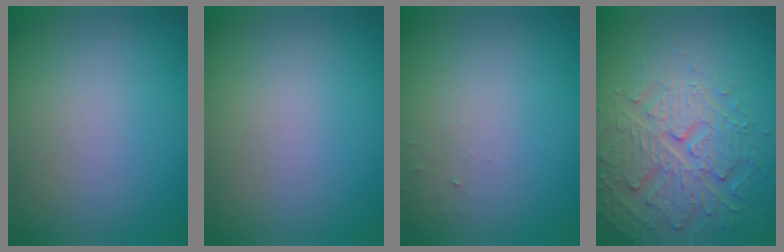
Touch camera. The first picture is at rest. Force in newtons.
{"total": 0.0}
{"total": 0.6, "press": 0.6, "slide": 0.1}
{"total": 5.0, "press": 4.9, "slide": 1.1}